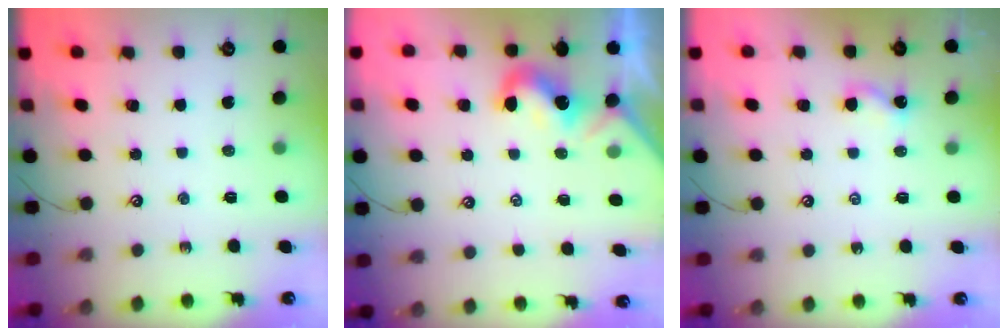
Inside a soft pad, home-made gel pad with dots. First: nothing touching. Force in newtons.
{"total": 0.7, "press": 0.6, "slide": 0.4}
{"total": 1.7, "press": 1.6, "slide": 0.3}